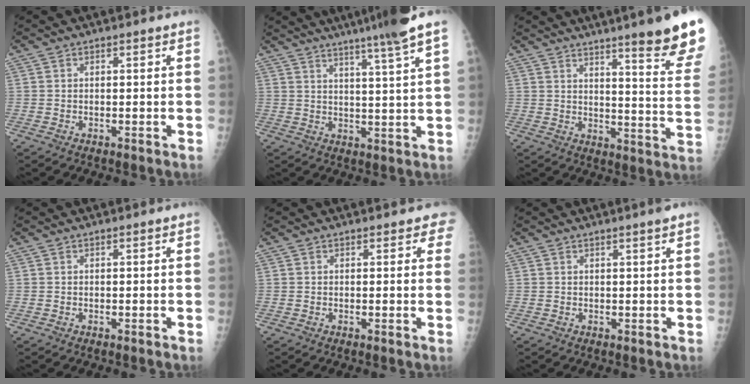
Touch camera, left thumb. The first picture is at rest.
{"total": 11.3, "force": [8.2, -1.5, 7.6], "torque": [-0.112, -0.035, 0.109]}
{"total": 17.4, "force": [12.5, 1.0, 12.0], "torque": [-0.126, -0.078, 0.157]}
{"total": 0.0}
{"total": 2.5, "force": [2.0, 1.3, 0.9], "torque": [0.020, -0.005, 0.008]}
{"total": 1.5, "force": [1.0, -0.4, 1.0], "torque": [-0.018, -0.005, 0.019]}